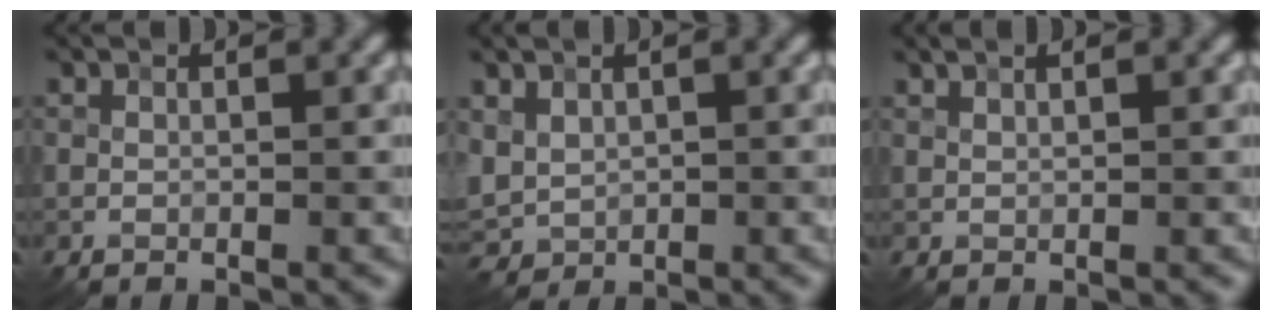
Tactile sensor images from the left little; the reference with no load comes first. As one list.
[{"total": 3.0, "force": [0.6, 2.4, 1.7], "torque": [-0.042, 0.000, 0.014]}, {"total": 0.9, "force": [0.8, 0.0, 0.2], "torque": [-0.007, 0.000, 0.016]}]